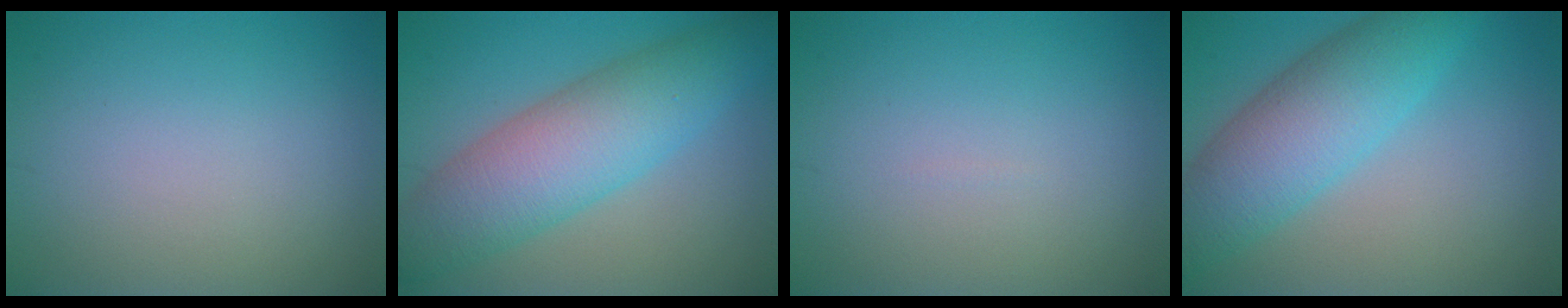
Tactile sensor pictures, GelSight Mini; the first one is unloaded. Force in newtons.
{"total": 8.3, "press": 8.3, "slide": 0.2}
{"total": 0.0}
{"total": 7.5, "press": 7.5, "slide": 0.1}